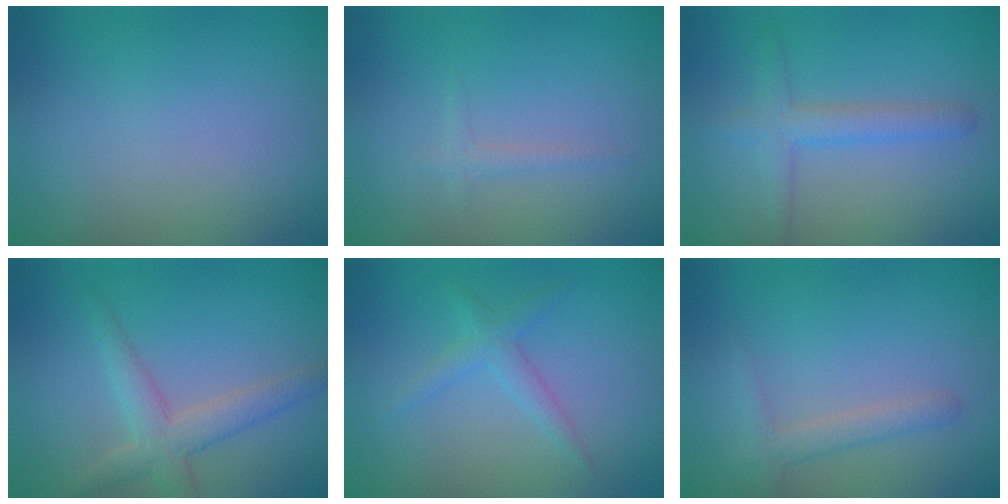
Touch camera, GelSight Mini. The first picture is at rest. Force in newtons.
{"total": 0.9, "press": 0.9, "slide": 0.1}
{"total": 2.3, "press": 2.3, "slide": 0.0}
{"total": 3.1, "press": 3.1, "slide": 0.2}
{"total": 1.7, "press": 1.7, "slide": 0.1}
{"total": 1.7, "press": 1.7, "slide": 0.1}